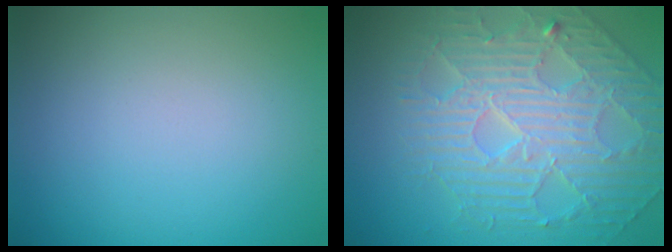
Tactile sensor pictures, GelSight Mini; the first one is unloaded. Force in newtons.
{"total": 5.0, "press": 4.8, "slide": 1.5}